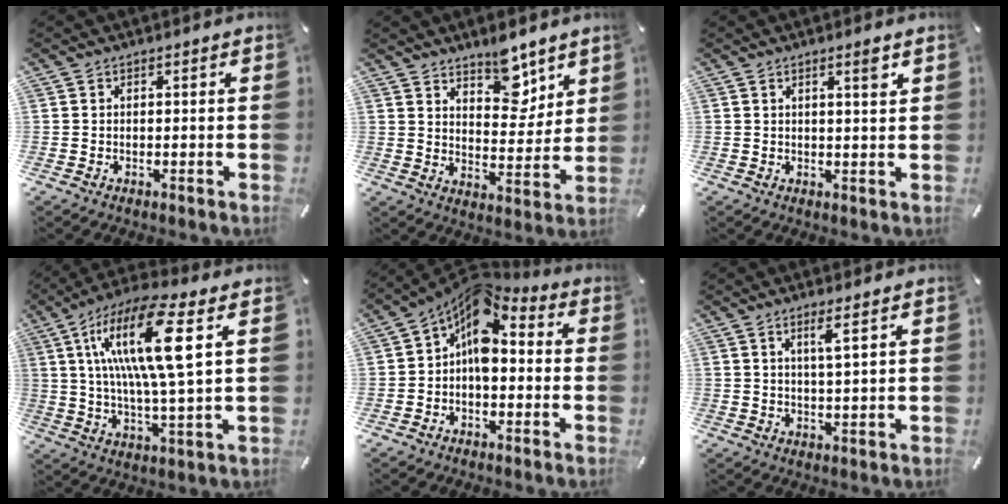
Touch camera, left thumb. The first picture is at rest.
{"total": 9.6, "force": [7.4, 4.9, 3.6], "torque": [-0.028, -0.058, 0.130]}
{"total": 3.1, "force": [1.7, 0.2, 2.5], "torque": [-0.044, -0.003, 0.026]}
{"total": 18.0, "force": [6.6, 3.7, 16.3], "torque": [-0.328, -0.011, 0.093]}
{"total": 8.5, "force": [1.7, 5.3, 6.5], "torque": [-0.129, -0.030, 0.026]}
{"total": 4.2, "force": [2.2, -0.1, 3.6], "torque": [-0.075, -0.002, 0.034]}